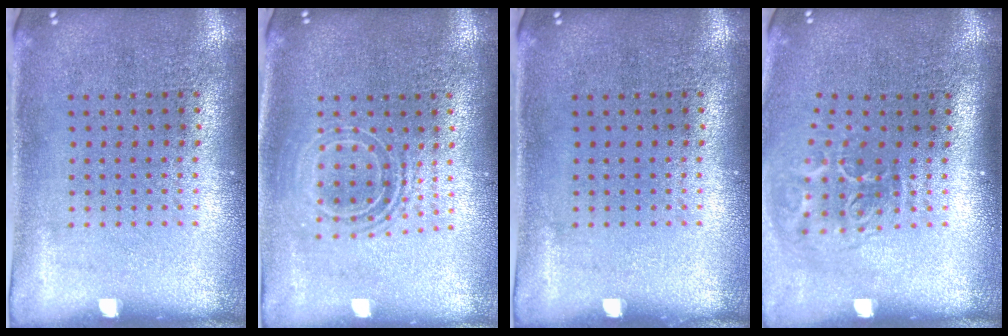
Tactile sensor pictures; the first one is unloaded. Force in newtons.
{"total": 1.7, "press": 1.3, "slide": 1.1}
{"total": 0.0}
{"total": 2.1, "press": 1.3, "slide": 1.6}